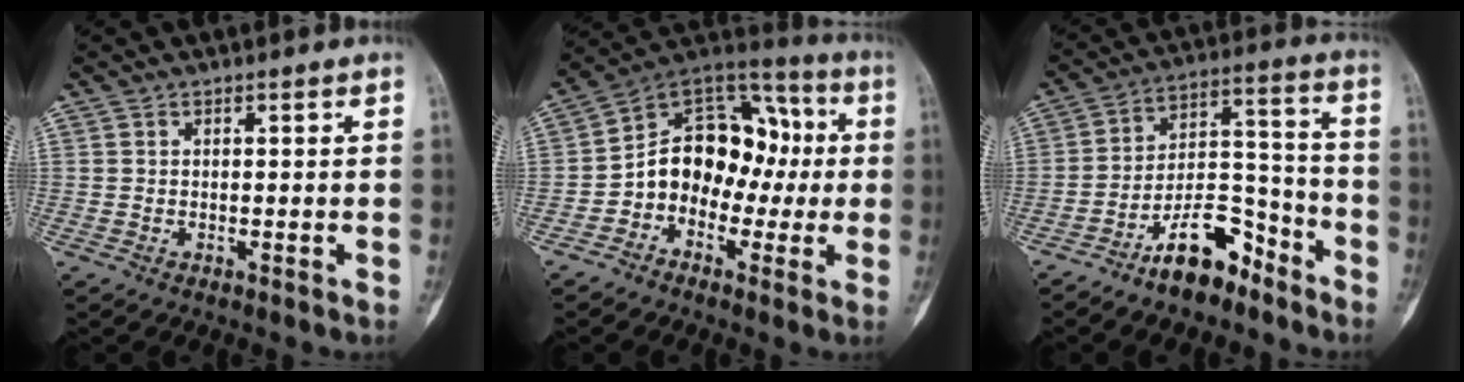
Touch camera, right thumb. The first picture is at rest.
{"total": 15.2, "force": [-1.7, 11.7, 9.6], "torque": [-0.097, 0.056, -0.044]}
{"total": 12.1, "force": [-8.6, 5.4, 6.7], "torque": [-0.098, 0.086, -0.153]}